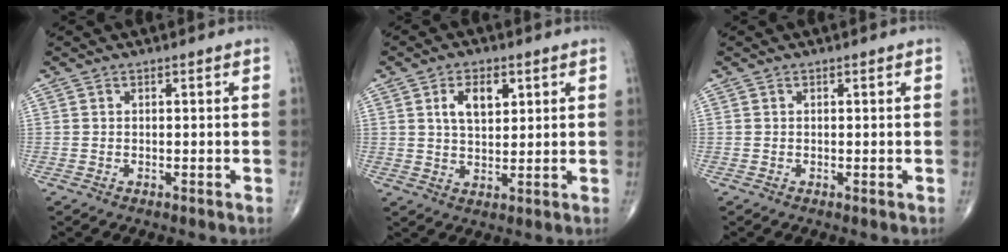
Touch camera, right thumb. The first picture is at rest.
{"total": 6.6, "force": [2.5, 3.7, 4.9], "torque": [-0.070, -0.010, 0.046]}
{"total": 0.0}